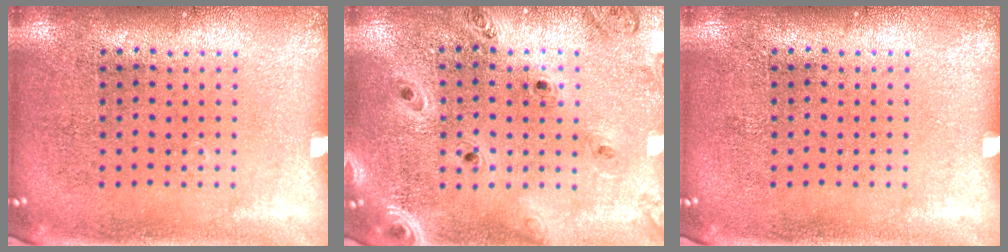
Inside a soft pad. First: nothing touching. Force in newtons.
{"total": 1.3, "press": 1.3, "slide": 0.2}
{"total": 0.0}